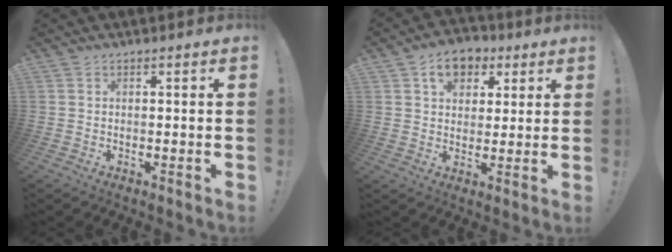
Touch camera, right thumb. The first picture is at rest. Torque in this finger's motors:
{"motor_torque": [0.70, 1.32, 0.22, 0.18, 0.01]}